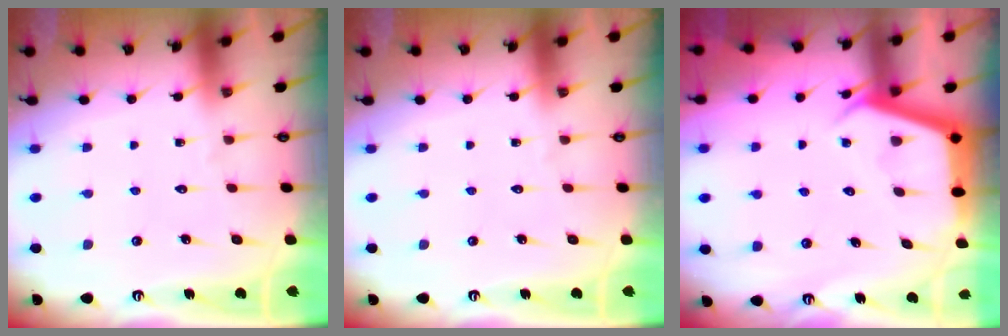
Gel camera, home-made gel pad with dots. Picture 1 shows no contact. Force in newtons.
{"total": 0.0}
{"total": 4.0, "press": 3.9, "slide": 0.4}